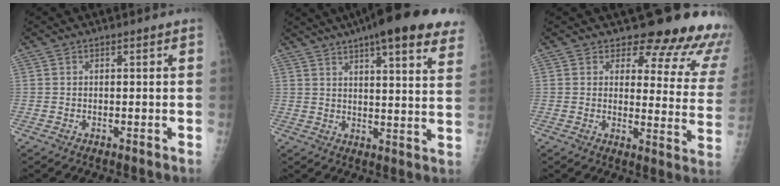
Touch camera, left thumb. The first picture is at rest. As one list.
[{"total": 22.9, "force": [16.0, 4.5, 15.7], "torque": [-0.203, -0.021, 0.199]}, {"total": 18.7, "force": [16.8, 6.2, 5.2], "torque": [-0.011, -0.138, 0.171]}]